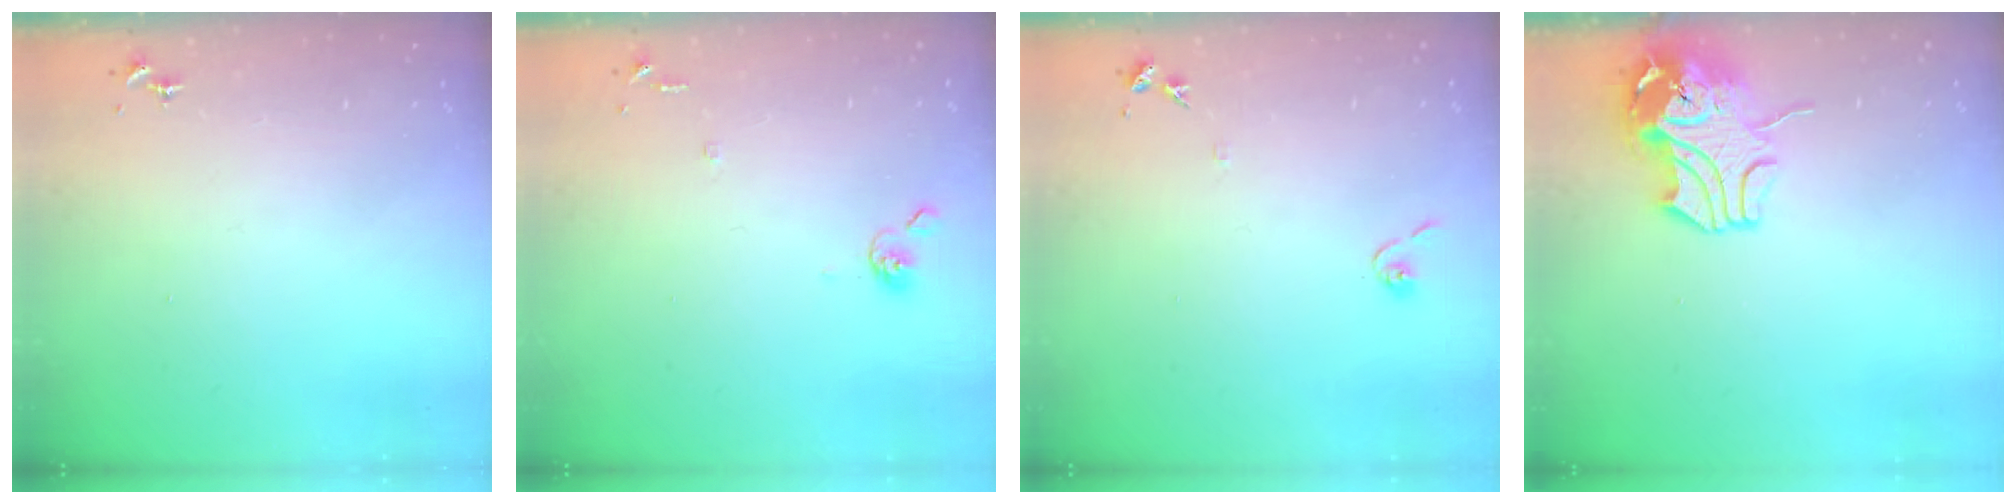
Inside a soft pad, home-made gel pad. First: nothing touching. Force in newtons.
{"total": 6.6, "press": 6.6, "slide": 0.6}
{"total": 6.8, "press": 6.8, "slide": 0.6}
{"total": 12.4, "press": 12.3, "slide": 2.0}